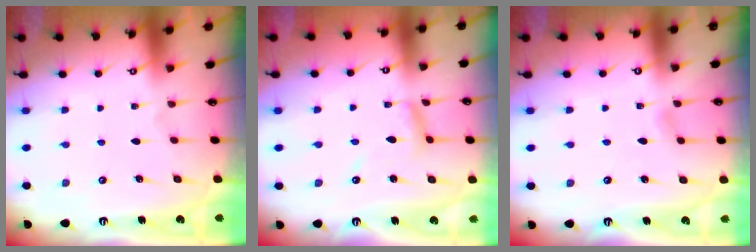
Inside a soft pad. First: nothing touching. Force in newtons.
{"total": 6.8, "press": 6.8, "slide": 0.4}
{"total": 4.9, "press": 4.9, "slide": 0.6}